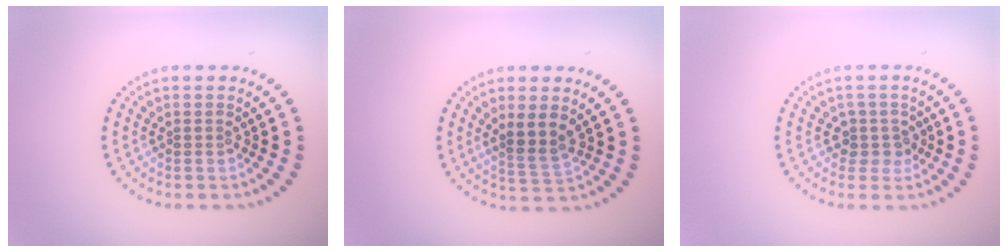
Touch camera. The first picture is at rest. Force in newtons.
{"total": 2.7, "press": 2.2, "slide": 1.5}
{"total": 2.0, "press": 1.6, "slide": 1.2}